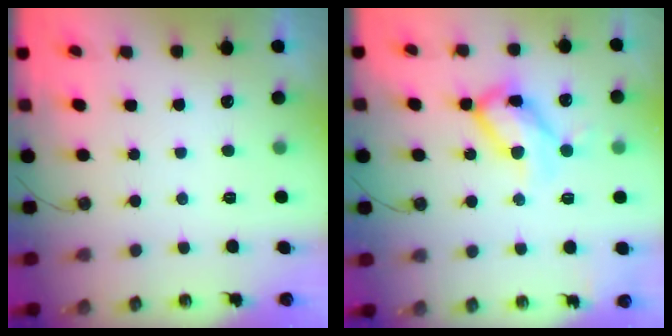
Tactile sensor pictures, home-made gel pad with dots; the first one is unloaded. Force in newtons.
{"total": 14.2, "press": 14.1, "slide": 1.3}